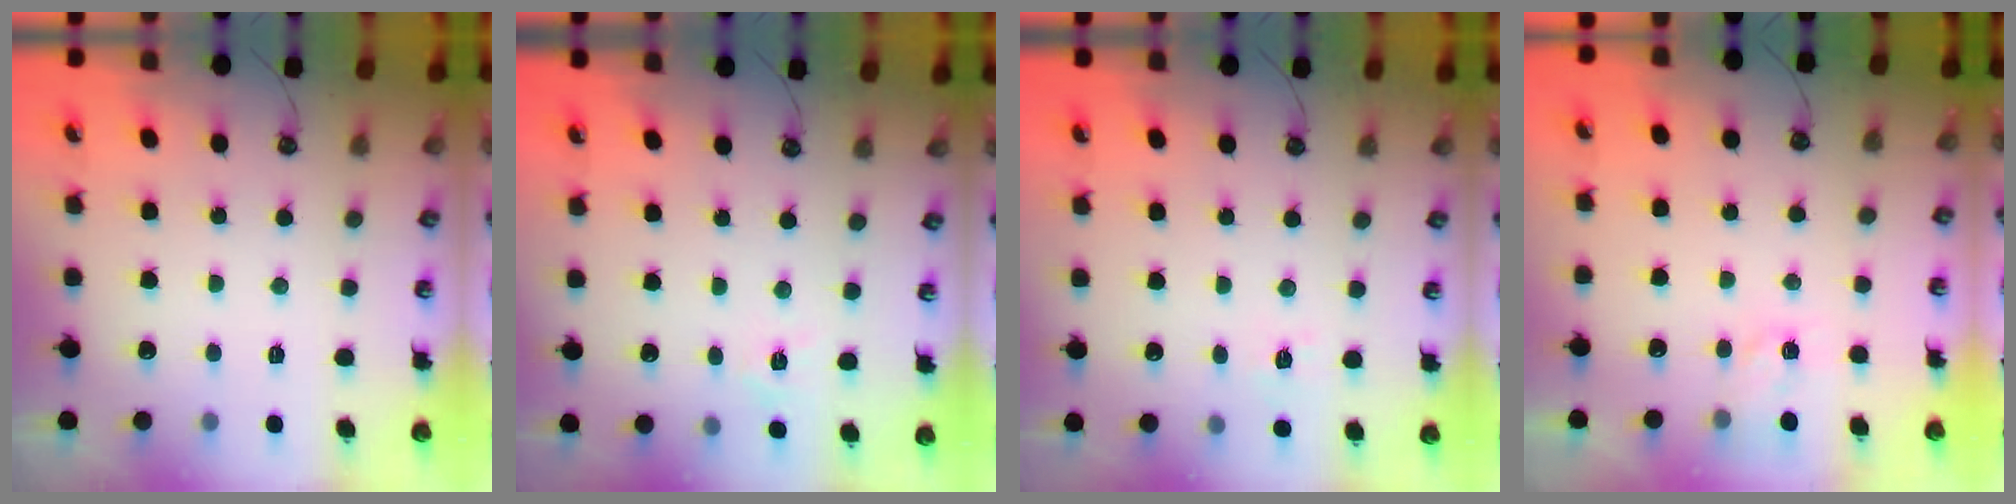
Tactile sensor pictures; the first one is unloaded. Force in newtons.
{"total": 3.6, "press": 3.6, "slide": 0.4}
{"total": 5.3, "press": 5.3, "slide": 0.6}
{"total": 3.3, "press": 3.3, "slide": 0.5}